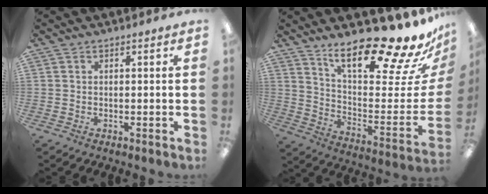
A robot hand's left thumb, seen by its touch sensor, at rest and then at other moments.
{"total": 22.1, "force": [17.3, 4.1, 13.1], "torque": [-0.186, -0.139, 0.276]}